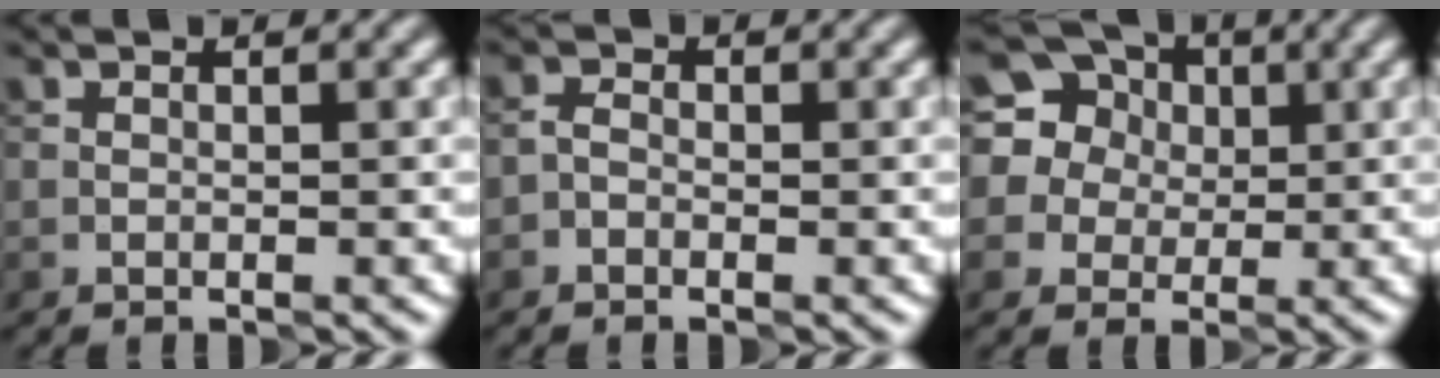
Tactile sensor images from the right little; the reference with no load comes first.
{"total": 0.9, "force": [-0.6, 0.6, 0.4], "torque": [-0.005, 0.004, -0.018]}
{"total": 12.3, "force": [5.2, 10.2, 4.6], "torque": [-0.144, 0.047, 0.081]}